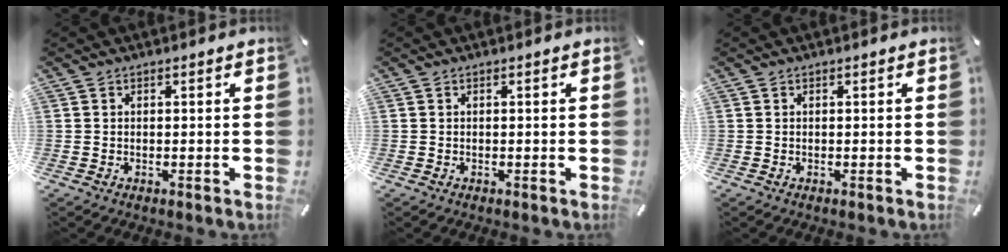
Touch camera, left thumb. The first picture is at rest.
{"total": 0.0}
{"total": 0.0}